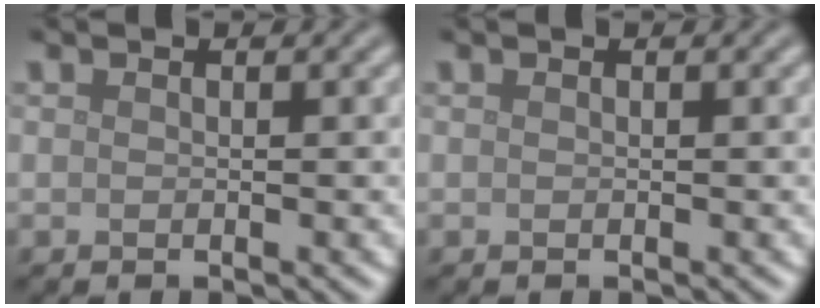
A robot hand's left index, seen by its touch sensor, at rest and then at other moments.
{"total": 0.0}